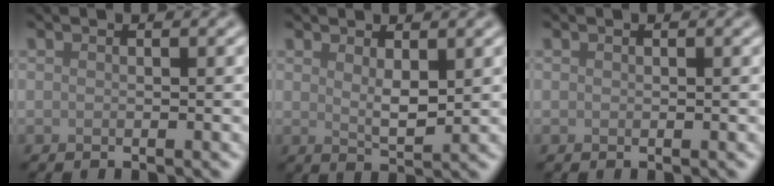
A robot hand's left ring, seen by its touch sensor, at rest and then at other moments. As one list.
[{"total": 2.1, "force": [0.9, 0.7, 1.8], "torque": [-0.033, -0.005, 0.018]}, {"total": 0.0}]